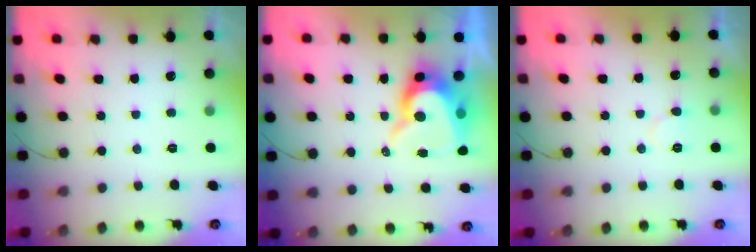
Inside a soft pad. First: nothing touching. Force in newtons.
{"total": 11.3, "press": 11.2, "slide": 1.1}
{"total": 5.4, "press": 5.4, "slide": 0.5}